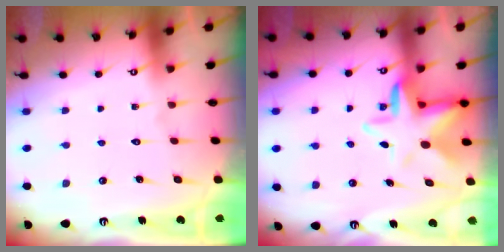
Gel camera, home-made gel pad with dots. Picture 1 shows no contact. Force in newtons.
{"total": 8.7, "press": 8.6, "slide": 1.5}